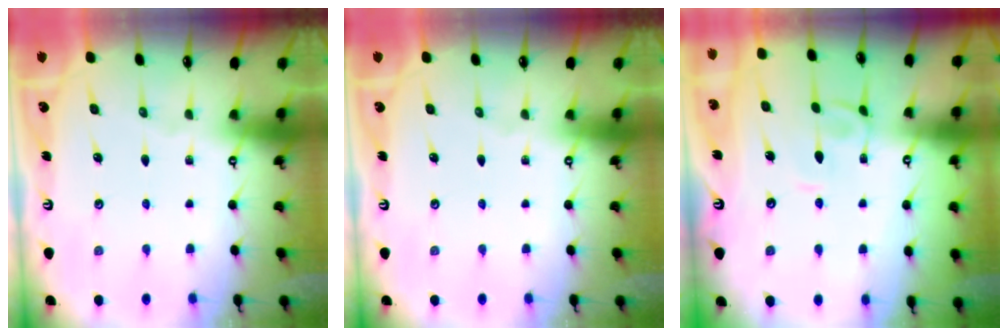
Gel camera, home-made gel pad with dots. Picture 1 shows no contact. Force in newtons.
{"total": 0.0}
{"total": 2.0, "press": 2.0, "slide": 0.2}